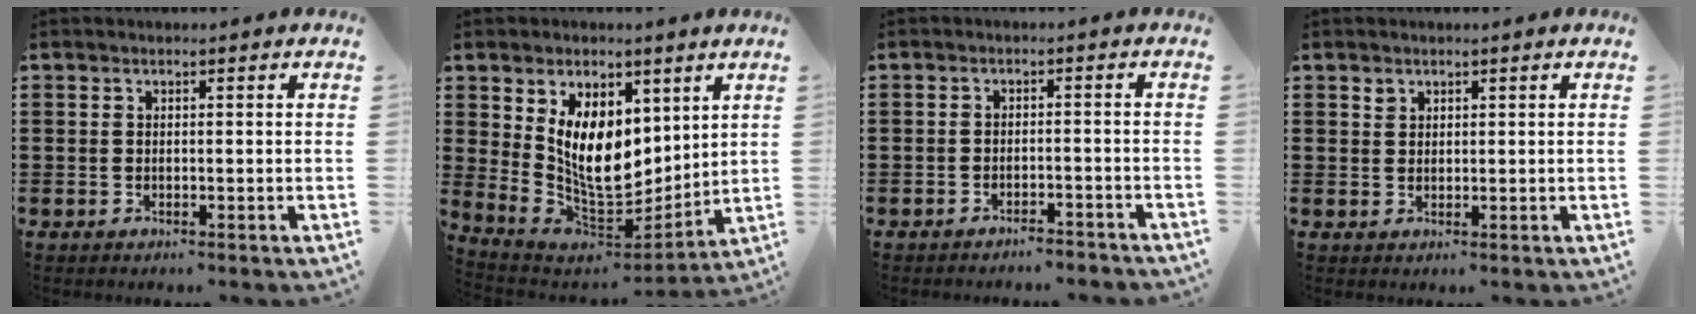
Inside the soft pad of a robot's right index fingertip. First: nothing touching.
{"total": 10.4, "force": [3.3, 6.6, 7.3], "torque": [-0.150, -0.020, 0.060]}
{"total": 2.2, "force": [-2.2, 0.1, 0.2], "torque": [-0.008, 0.002, -0.047]}
{"total": 1.1, "force": [0.9, 0.8, 0.1], "torque": [-0.004, 0.001, 0.018]}